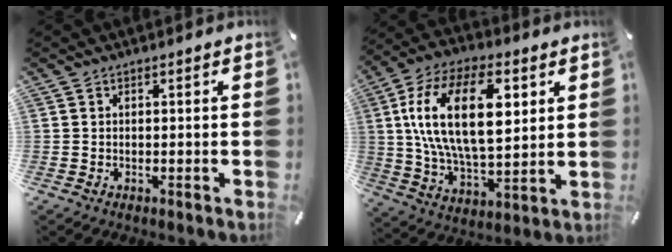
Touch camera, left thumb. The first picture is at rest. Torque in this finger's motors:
{"motor_torque": [2.54, 2.47, 1.62, -1.15, 0.91]}